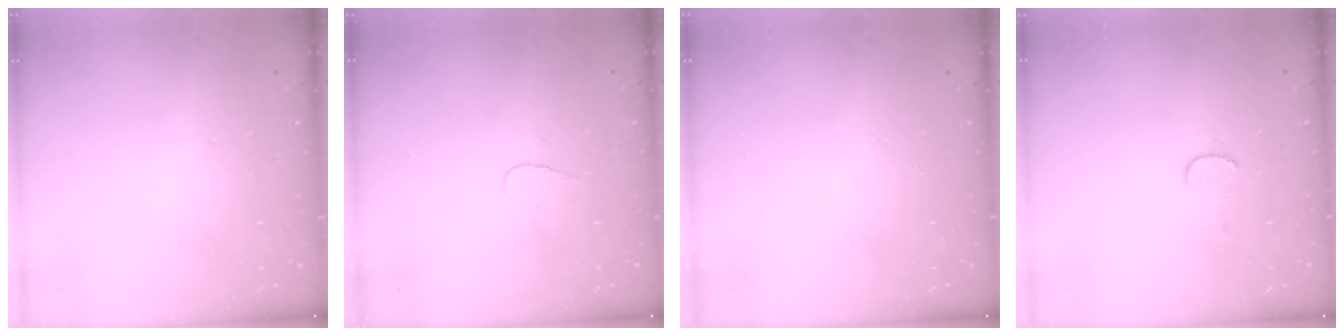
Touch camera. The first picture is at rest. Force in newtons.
{"total": 3.7, "press": 3.7, "slide": 0.4}
{"total": 0.0}
{"total": 4.1, "press": 4.1, "slide": 0.4}